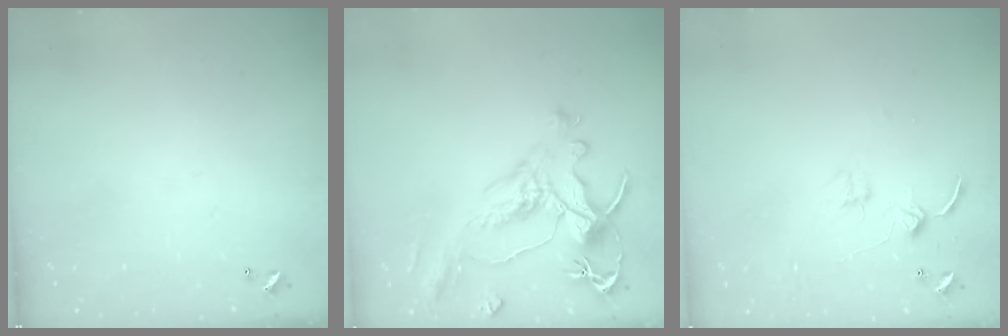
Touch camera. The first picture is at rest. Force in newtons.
{"total": 1.8, "press": 1.2, "slide": 1.3}
{"total": 2.4, "press": 2.3, "slide": 0.4}